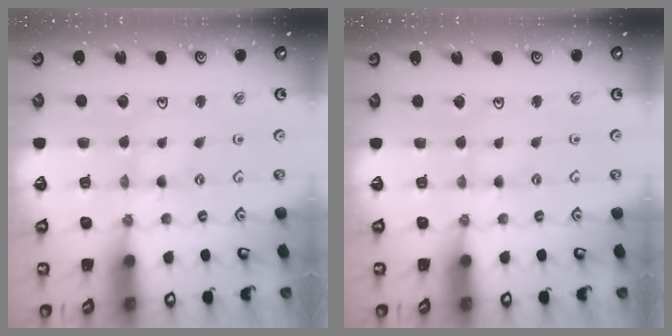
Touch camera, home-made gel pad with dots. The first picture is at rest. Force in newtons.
{"total": 0.7, "press": 0.7, "slide": 0.2}